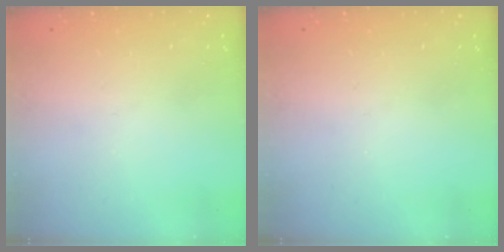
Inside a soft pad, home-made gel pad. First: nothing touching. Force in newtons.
{"total": 0.0}